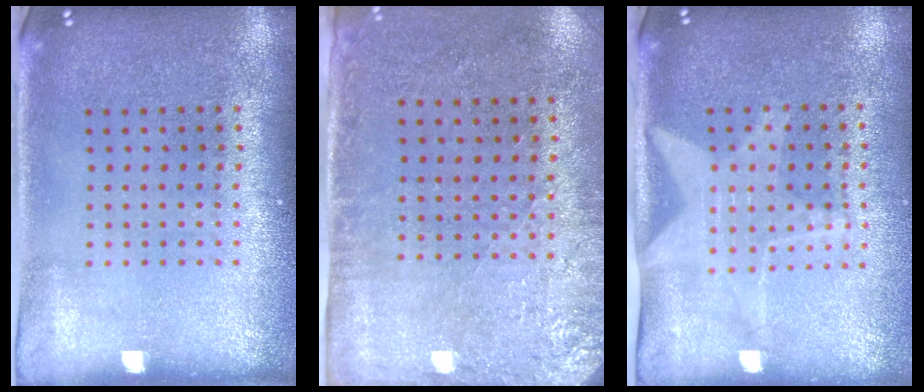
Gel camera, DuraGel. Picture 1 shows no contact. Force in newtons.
{"total": 2.8, "press": 2.3, "slide": 1.6}
{"total": 1.8, "press": 1.5, "slide": 1.1}